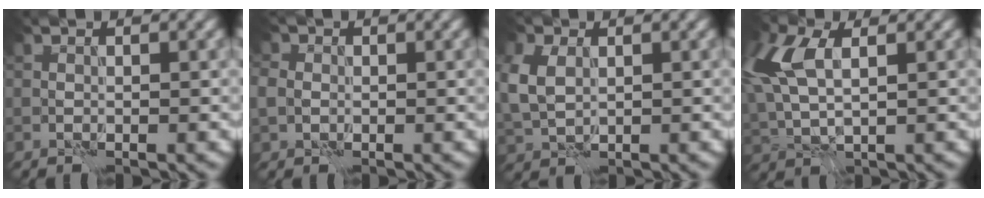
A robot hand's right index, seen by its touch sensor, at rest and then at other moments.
{"total": 1.9, "force": [-0.1, 1.8, 0.7], "torque": [-0.012, 0.002, -0.003]}
{"total": 4.1, "force": [0.9, 3.0, 2.6], "torque": [-0.077, 0.001, 0.020]}
{"total": 7.9, "force": [2.2, 4.2, 6.3], "torque": [-0.170, 0.011, 0.043]}